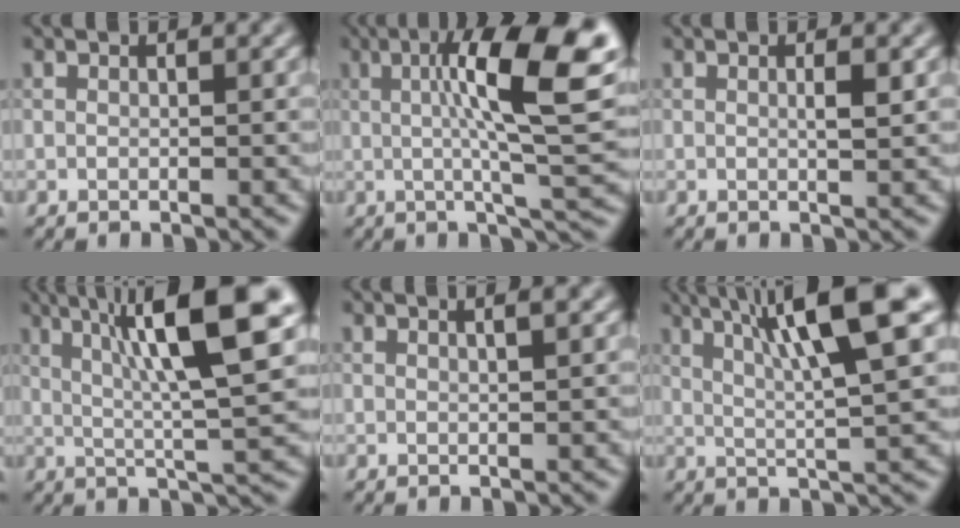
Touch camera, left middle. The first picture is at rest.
{"total": 12.2, "force": [2.4, 2.5, 11.7], "torque": [-0.164, 0.014, 0.032]}
{"total": 1.2, "force": [0.2, 0.2, 1.2], "torque": [-0.020, 0.002, 0.001]}
{"total": 11.3, "force": [3.9, 1.8, 10.4], "torque": [-0.151, 0.014, 0.062]}
{"total": 1.8, "force": [1.0, 0.6, 1.4], "torque": [-0.011, 0.003, -0.001]}
{"total": 9.4, "force": [3.9, 1.4, 8.5], "torque": [-0.117, 0.016, 0.062]}